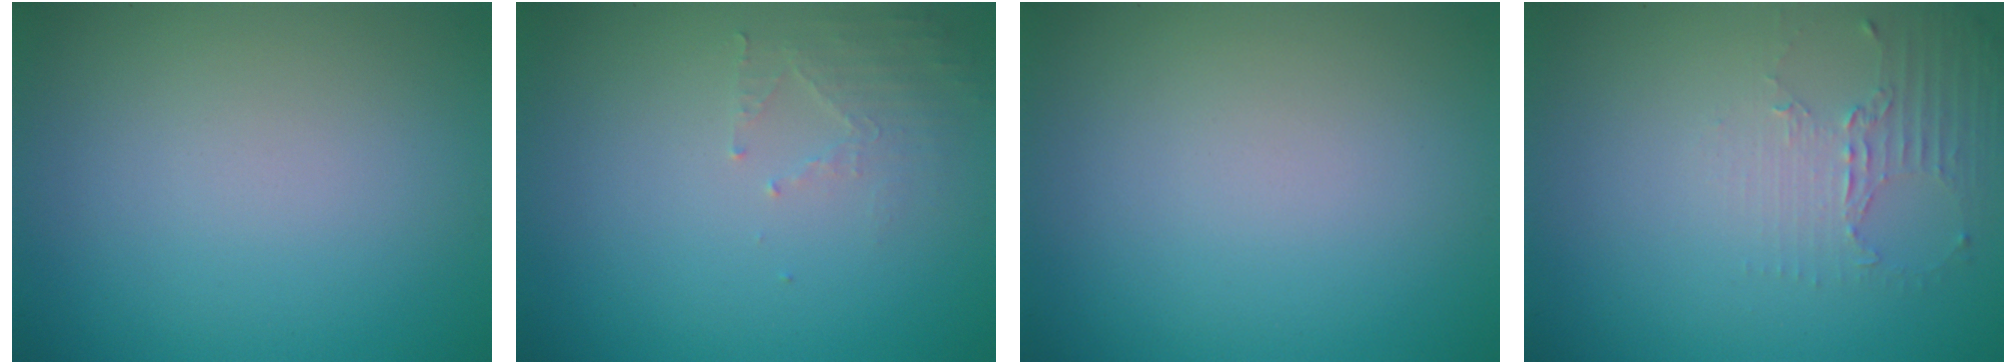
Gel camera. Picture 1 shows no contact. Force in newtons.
{"total": 1.7, "press": 1.7, "slide": 0.3}
{"total": 0.0}
{"total": 2.3, "press": 1.6, "slide": 1.6}